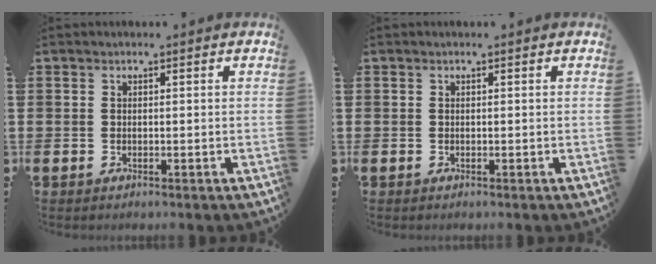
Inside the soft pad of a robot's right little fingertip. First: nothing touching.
{"total": 0.0}